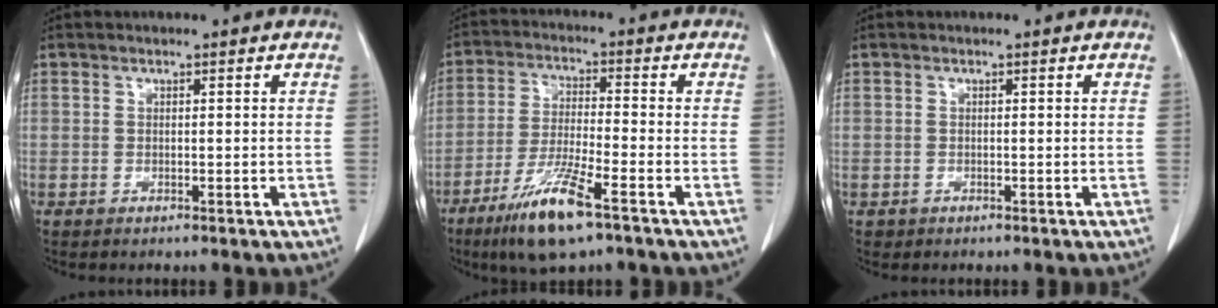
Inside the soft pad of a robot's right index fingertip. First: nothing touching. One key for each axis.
{"total": 10.5, "fx": -6.5, "fy": 0.9, "fz": 8.3, "tx": -0.168, "ty": -0.026, "tz": -0.119}
{"total": 0.8, "fx": -0.3, "fy": 0.7, "fz": 0.0, "tx": -0.003, "ty": 0.005, "tz": -0.006}